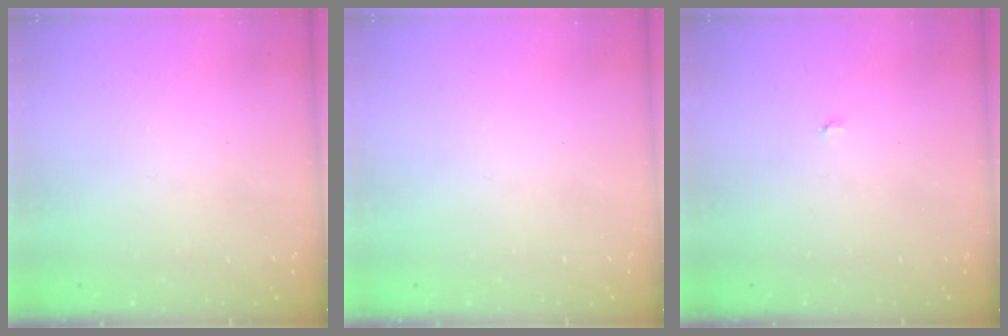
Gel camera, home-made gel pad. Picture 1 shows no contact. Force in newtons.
{"total": 0.0}
{"total": 2.9, "press": 2.9, "slide": 0.3}